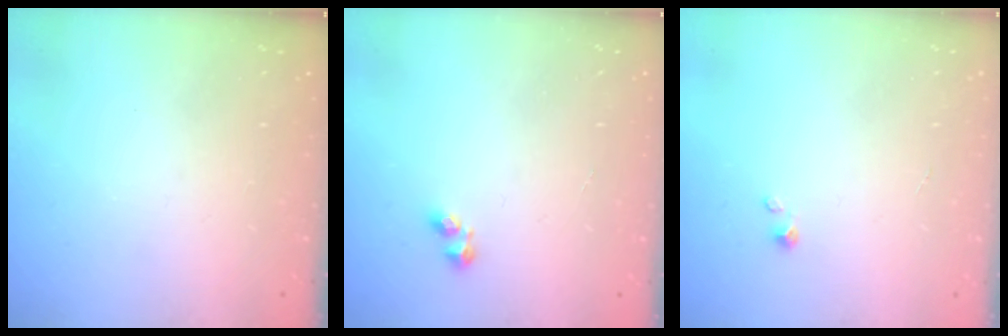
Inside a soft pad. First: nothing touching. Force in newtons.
{"total": 2.5, "press": 2.3, "slide": 0.9}
{"total": 0.7, "press": 0.7, "slide": 0.1}